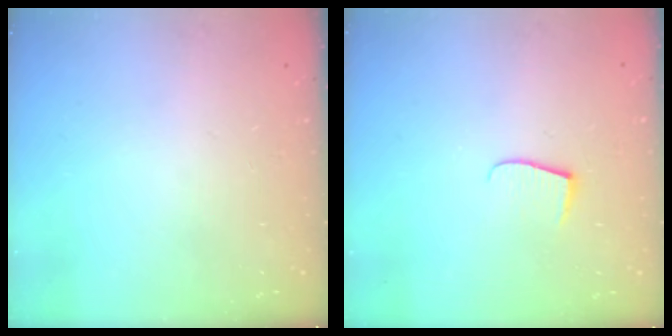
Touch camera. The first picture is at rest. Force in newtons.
{"total": 5.9, "press": 5.9, "slide": 0.4}